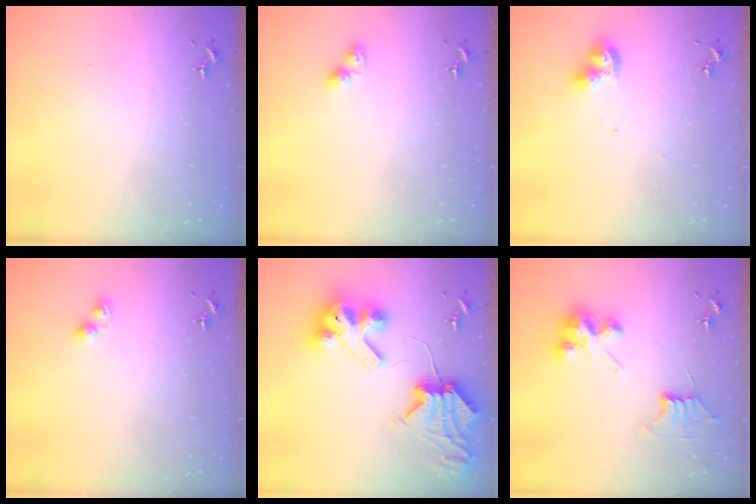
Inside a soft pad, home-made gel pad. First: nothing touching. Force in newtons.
{"total": 5.2, "press": 5.2, "slide": 0.3}
{"total": 9.0, "press": 8.9, "slide": 1.2}
{"total": 2.6, "press": 2.5, "slide": 0.4}
{"total": 12.4, "press": 12.3, "slide": 1.6}
{"total": 9.5, "press": 9.5, "slide": 0.7}